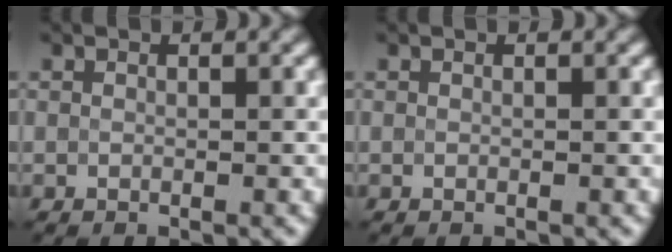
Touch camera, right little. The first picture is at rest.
{"total": 0.0}